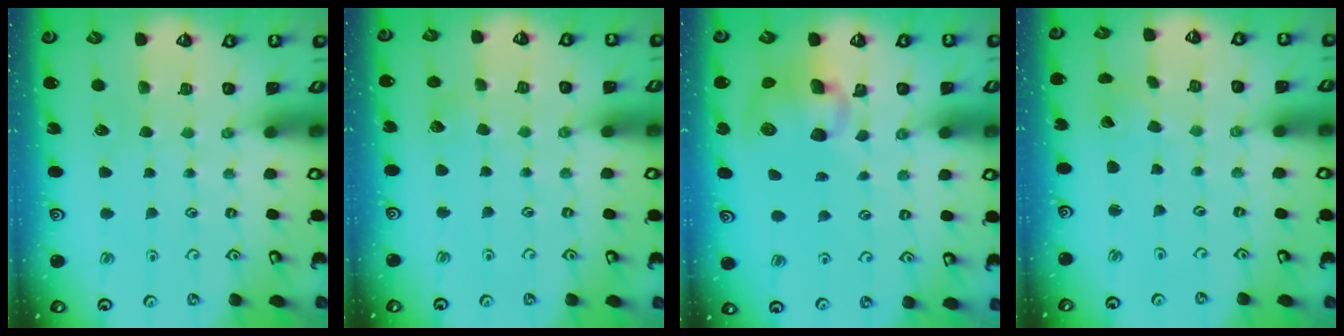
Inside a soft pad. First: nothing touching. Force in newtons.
{"total": 3.4, "press": 3.4, "slide": 0.3}
{"total": 11.5, "press": 11.4, "slide": 1.7}
{"total": 1.9, "press": 1.9, "slide": 0.1}